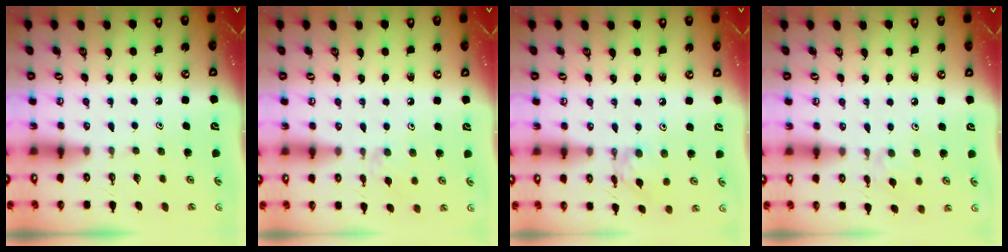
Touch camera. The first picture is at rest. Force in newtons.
{"total": 4.8, "press": 4.8, "slide": 0.7}
{"total": 3.4, "press": 3.4, "slide": 0.2}
{"total": 2.1, "press": 2.1, "slide": 0.4}